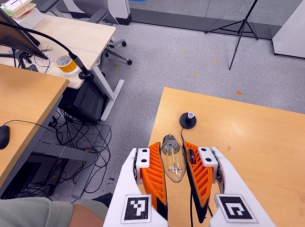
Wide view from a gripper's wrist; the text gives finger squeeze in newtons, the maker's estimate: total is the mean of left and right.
{"total": 19.3, "left": 21.7, "right": 16.8}